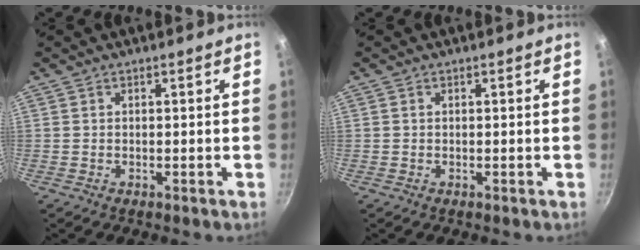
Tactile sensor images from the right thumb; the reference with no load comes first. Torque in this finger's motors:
{"motor_torque": [-0.15, 0.31, -0.27, 0.07, 0.05]}